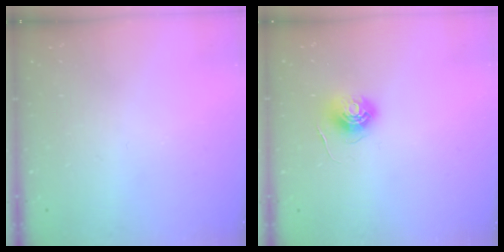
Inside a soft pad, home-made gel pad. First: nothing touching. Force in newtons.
{"total": 6.0, "press": 6.0, "slide": 0.3}